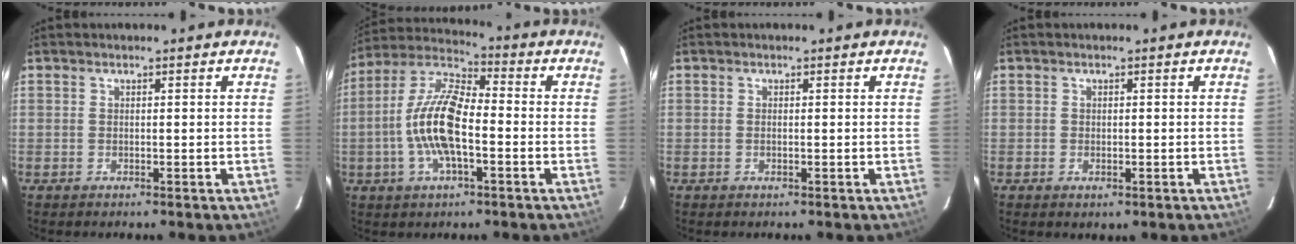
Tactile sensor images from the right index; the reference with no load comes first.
{"total": 13.6, "force": [-2.9, 5.0, 12.3], "torque": [-0.251, 0.006, -0.061]}
{"total": 0.5, "force": [-0.1, 0.0, 0.5], "torque": [-0.011, 0.000, -0.003]}
{"total": 1.1, "force": [-0.3, 0.8, 0.7], "torque": [-0.009, -0.002, -0.004]}